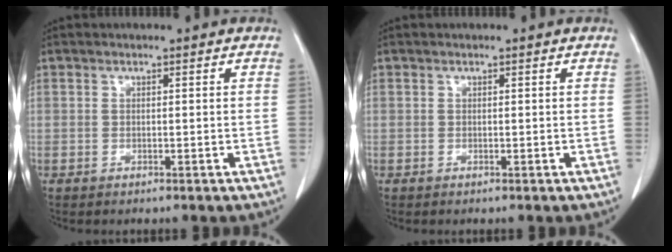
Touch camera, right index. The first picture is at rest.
{"total": 0.0}